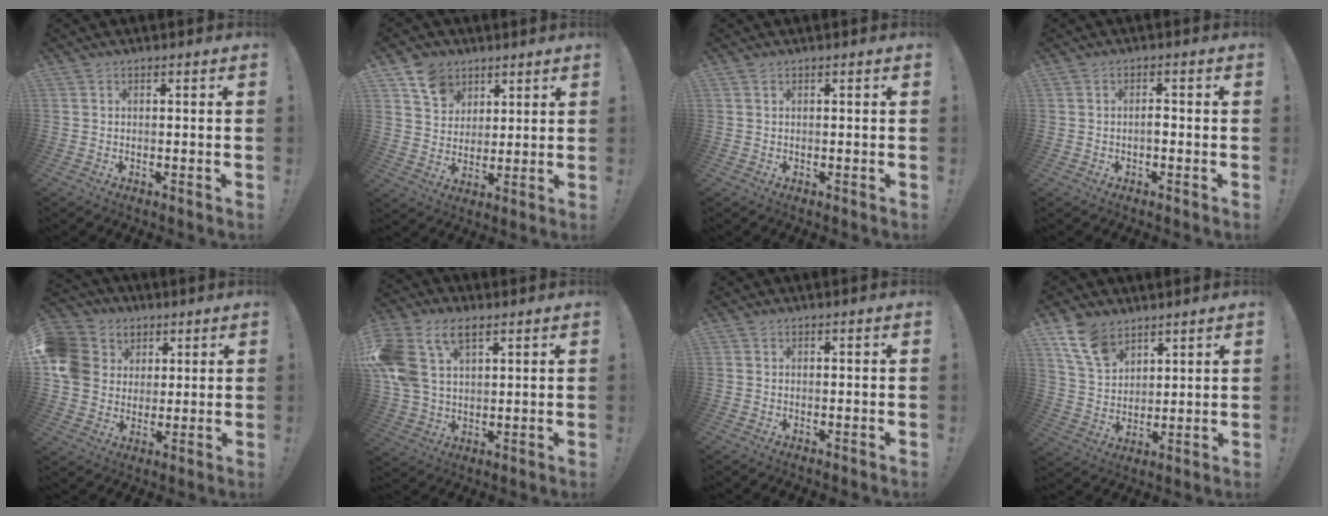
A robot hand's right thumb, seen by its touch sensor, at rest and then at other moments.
{"total": 9.5, "force": [5.9, 7.2, 2.2], "torque": [-0.030, -0.041, 0.116]}
{"total": 0.0}
{"total": 1.7, "force": [-0.8, 1.2, 0.9], "torque": [-0.018, 0.006, -0.015]}
{"total": 13.0, "force": [3.3, 11.6, 5.0], "torque": [-0.094, -0.009, 0.069]}
{"total": 15.5, "force": [7.2, 9.8, 9.7], "torque": [-0.201, -0.023, 0.136]}
{"total": 0.0}
{"total": 11.7, "force": [7.8, 7.1, 5.1], "torque": [-0.097, -0.037, 0.154]}